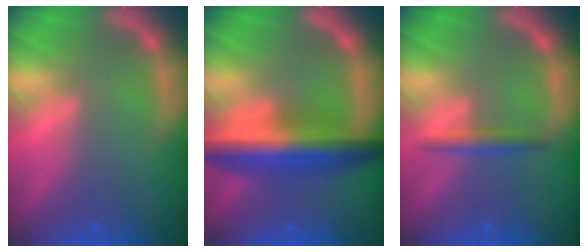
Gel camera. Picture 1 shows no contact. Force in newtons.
{"total": 8.0}
{"total": 1.9}